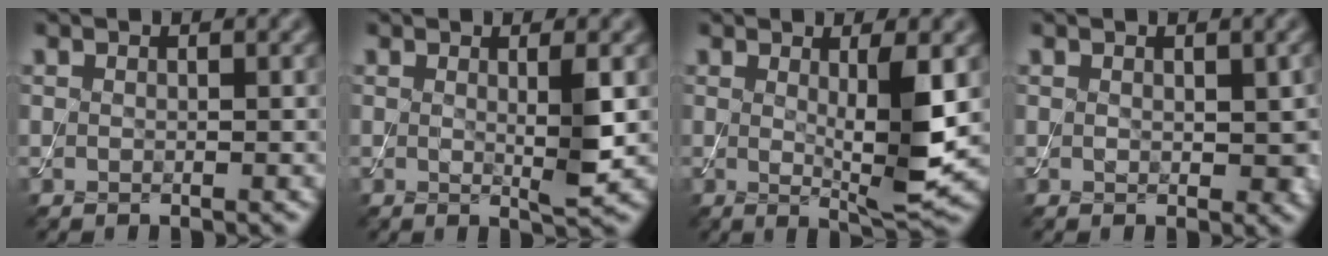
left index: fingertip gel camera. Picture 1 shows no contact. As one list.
[{"total": 2.5, "force": [0.3, 0.2, 2.5], "torque": [-0.041, -0.008, 0.005]}, {"total": 5.1, "force": [0.5, 0.8, 5.0], "torque": [-0.080, -0.014, 0.012]}, {"total": 2.1, "force": [0.3, 1.4, 1.6], "torque": [-0.019, -0.006, 0.008]}]